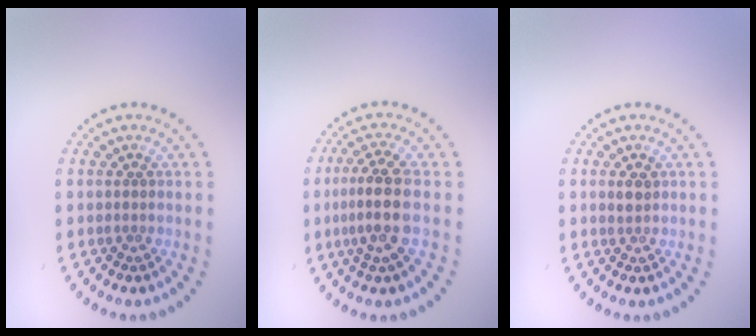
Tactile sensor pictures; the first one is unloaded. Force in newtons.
{"total": 3.7, "press": 3.3, "slide": 1.7}
{"total": 1.1, "press": 1.0, "slide": 0.4}